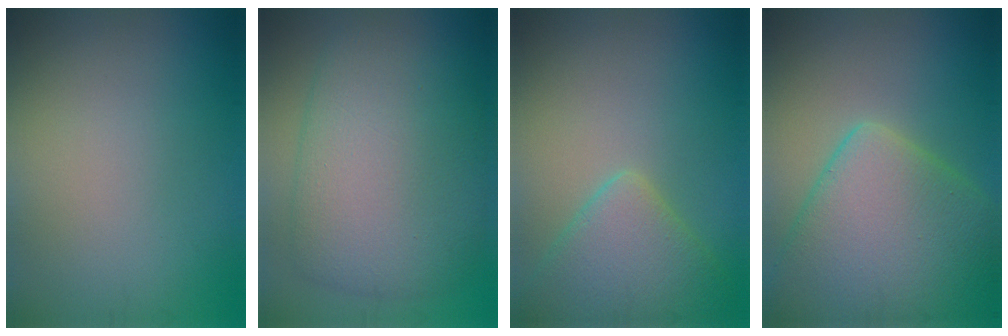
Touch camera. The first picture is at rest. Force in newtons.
{"total": 9.6, "press": 9.6, "slide": 0.6}
{"total": 4.9, "press": 4.9, "slide": 0.3}
{"total": 10.6, "press": 10.6, "slide": 0.4}